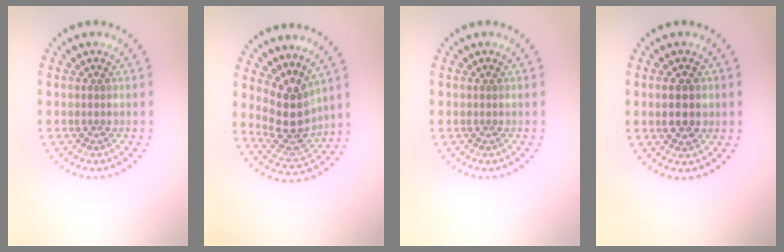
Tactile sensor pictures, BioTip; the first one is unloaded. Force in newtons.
{"total": 4.0, "press": 3.5, "slide": 2.0}
{"total": 0.0}
{"total": 2.6, "press": 2.6, "slide": 0.2}